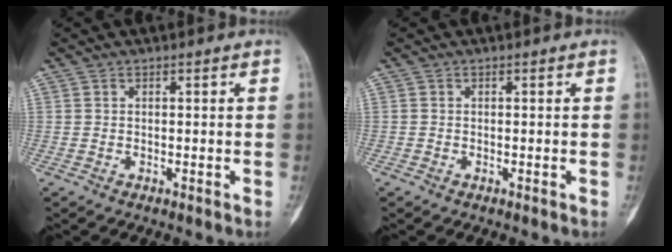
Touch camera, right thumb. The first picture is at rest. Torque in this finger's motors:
{"motor_torque": [0.32, 0.39, -0.15, -0.05, -0.04]}